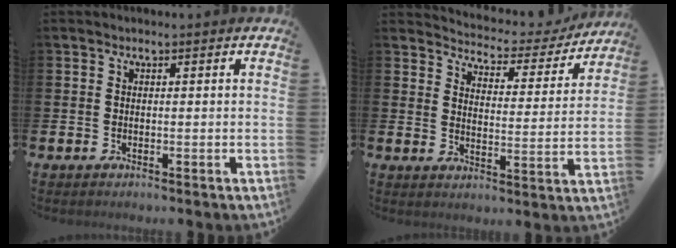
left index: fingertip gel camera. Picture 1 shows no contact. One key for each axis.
{"total": 4.1, "fx": 3.9, "fy": 1.1, "fz": 0.4, "tx": -0.030, "ty": -0.038, "tz": 0.058}